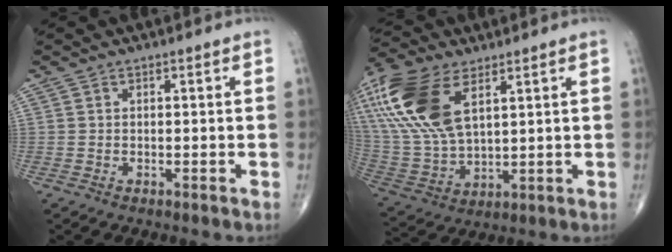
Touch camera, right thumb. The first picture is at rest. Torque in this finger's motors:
{"motor_torque": [-0.80, 2.63, 1.92, 0.85, 0.63]}